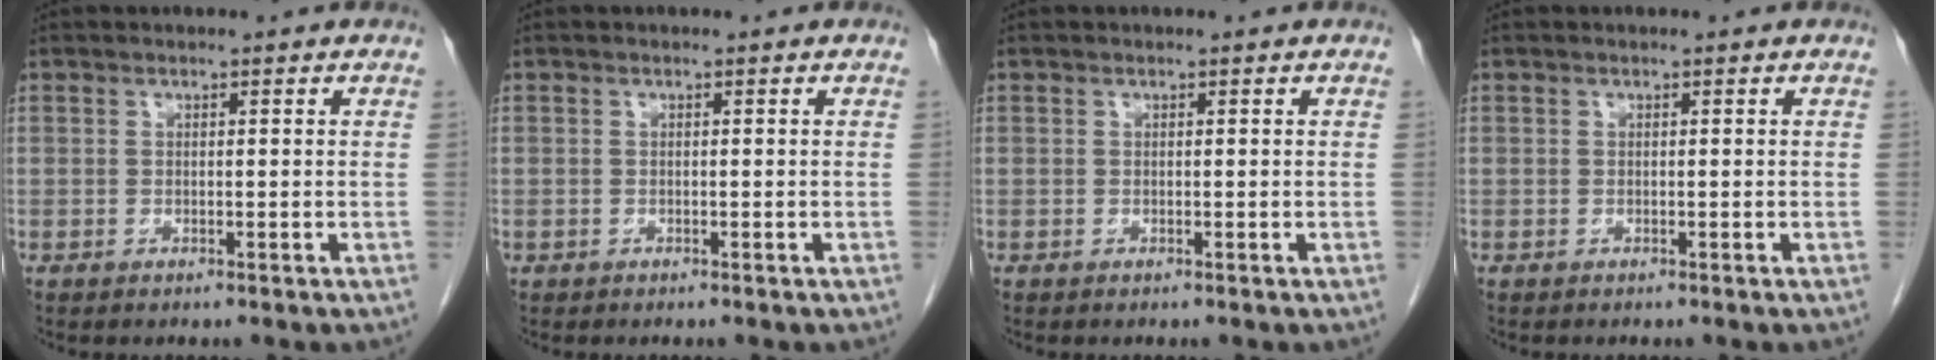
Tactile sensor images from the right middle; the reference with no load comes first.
{"total": 0.0}
{"total": 0.0}
{"total": 0.0}